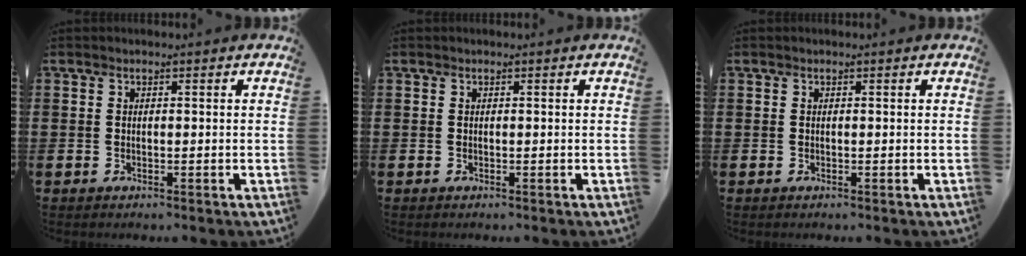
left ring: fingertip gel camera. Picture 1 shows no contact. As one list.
[{"total": 0.0}, {"total": 0.0}]